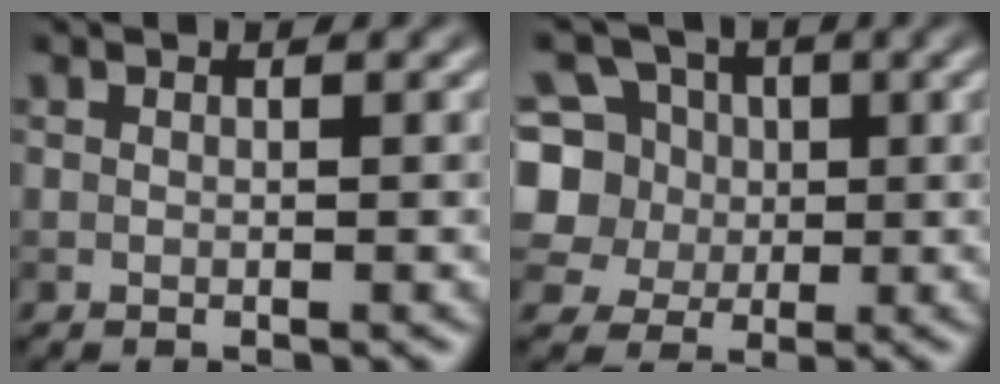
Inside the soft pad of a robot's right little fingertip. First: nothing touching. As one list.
[{"total": 7.6, "force": [1.4, 6.8, 3.2], "torque": [-0.069, 0.025, 0.010]}]